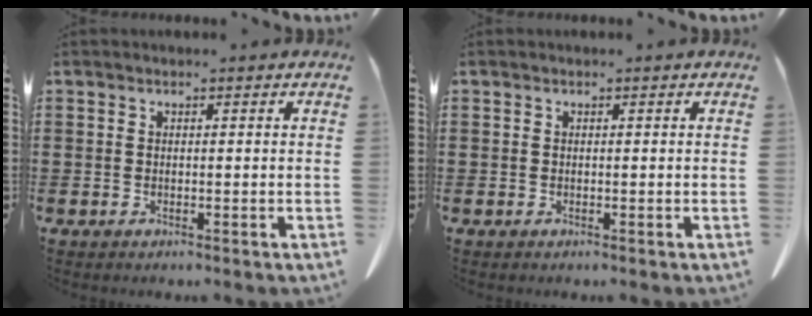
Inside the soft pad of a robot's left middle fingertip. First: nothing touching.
{"total": 0.0}